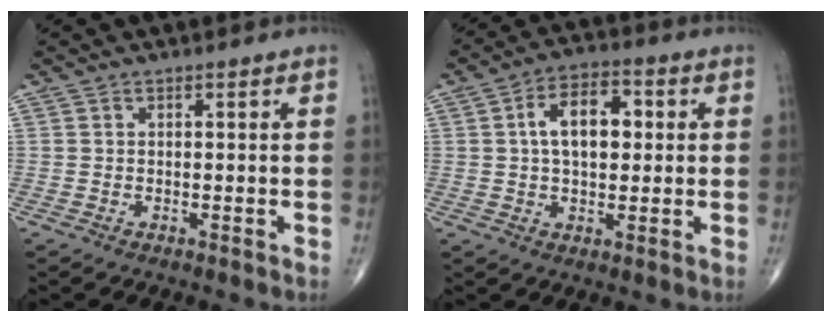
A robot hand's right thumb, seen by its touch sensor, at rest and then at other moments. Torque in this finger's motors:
{"motor_torque": [0.36, 2.29, 1.29, 0.23, 0.07]}